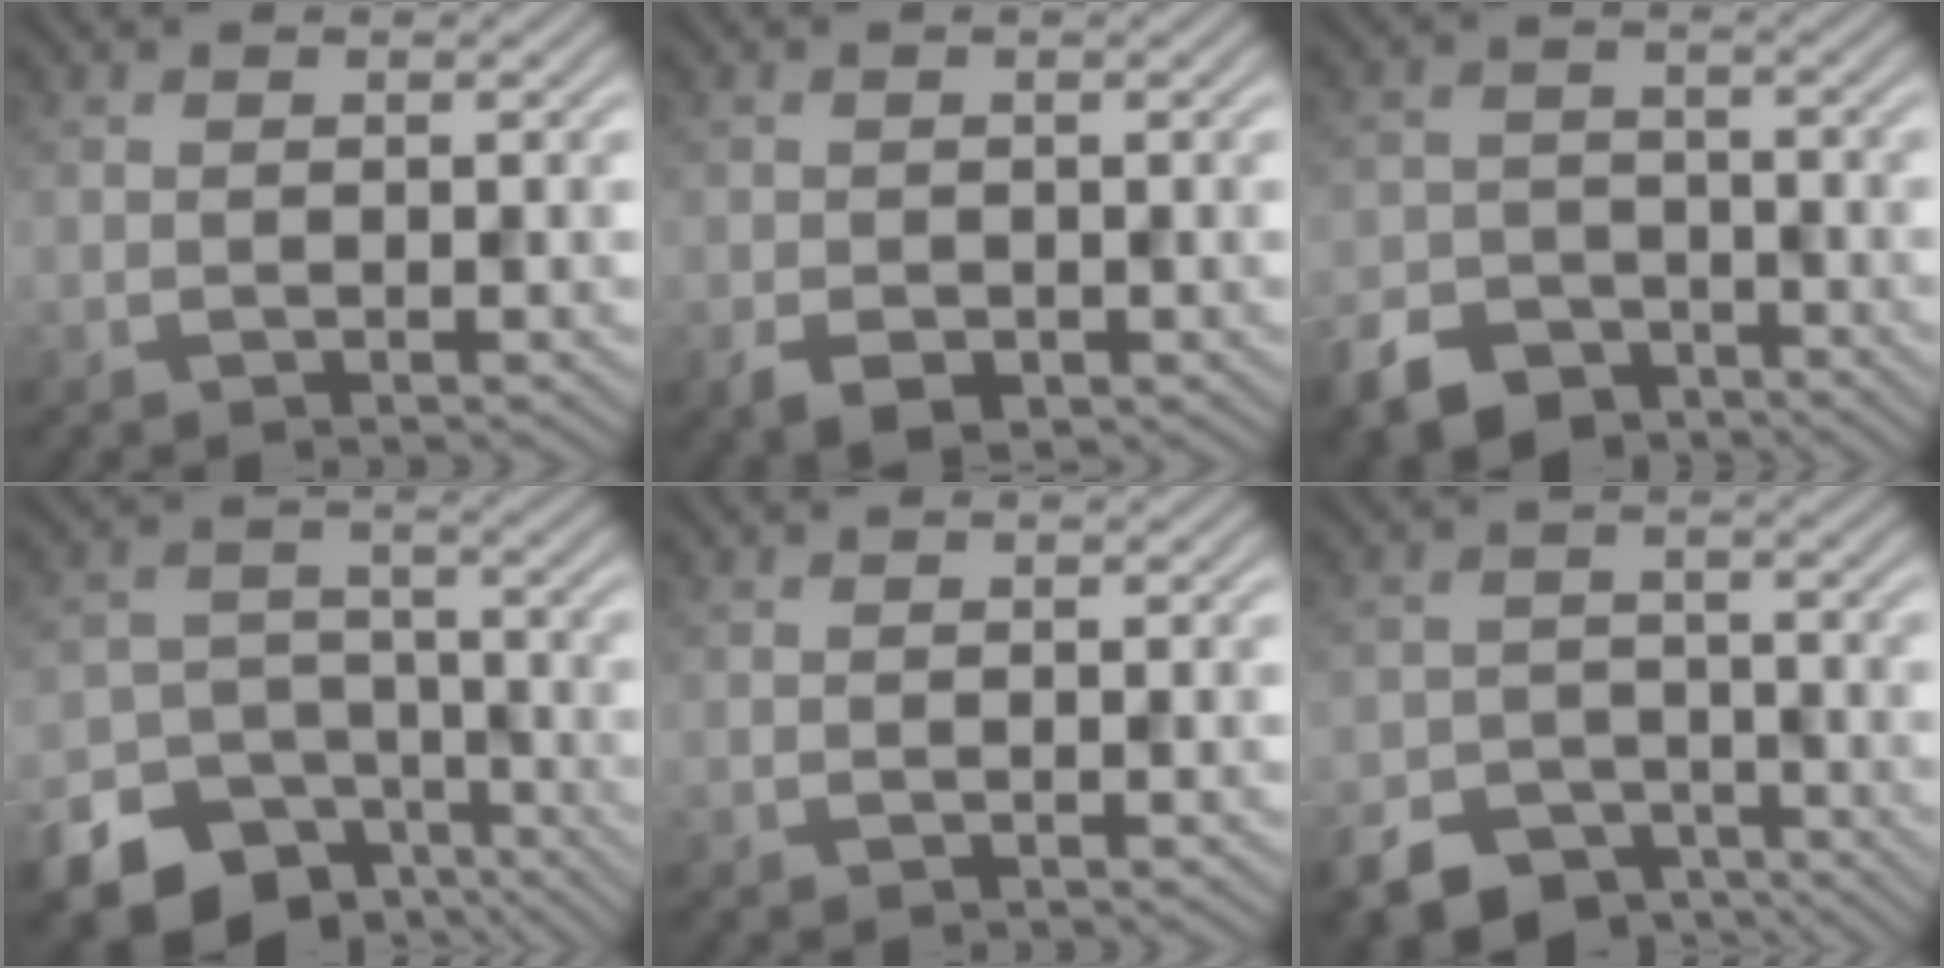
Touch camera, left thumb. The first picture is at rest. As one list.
[{"total": 2.5, "force": [-1.0, 1.8, 1.4], "torque": [-0.038, -0.011, -0.017]}, {"total": 6.5, "force": [-4.8, 3.7, 2.2], "torque": [-0.052, -0.009, -0.097]}, {"total": 14.5, "force": [-9.6, 10.0, 4.3], "torque": [-0.121, -0.052, -0.148]}, {"total": 0.0}, {"total": 7.1, "force": [-5.4, 3.8, 2.4], "torque": [-0.046, -0.012, -0.098]}]